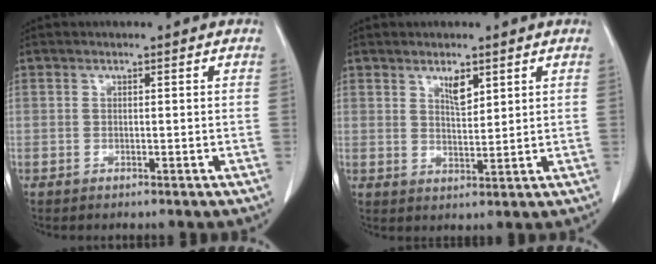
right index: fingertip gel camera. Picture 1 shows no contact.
{"total": 3.2, "force": [2.0, 1.0, 2.3], "torque": [-0.042, -0.004, 0.039]}